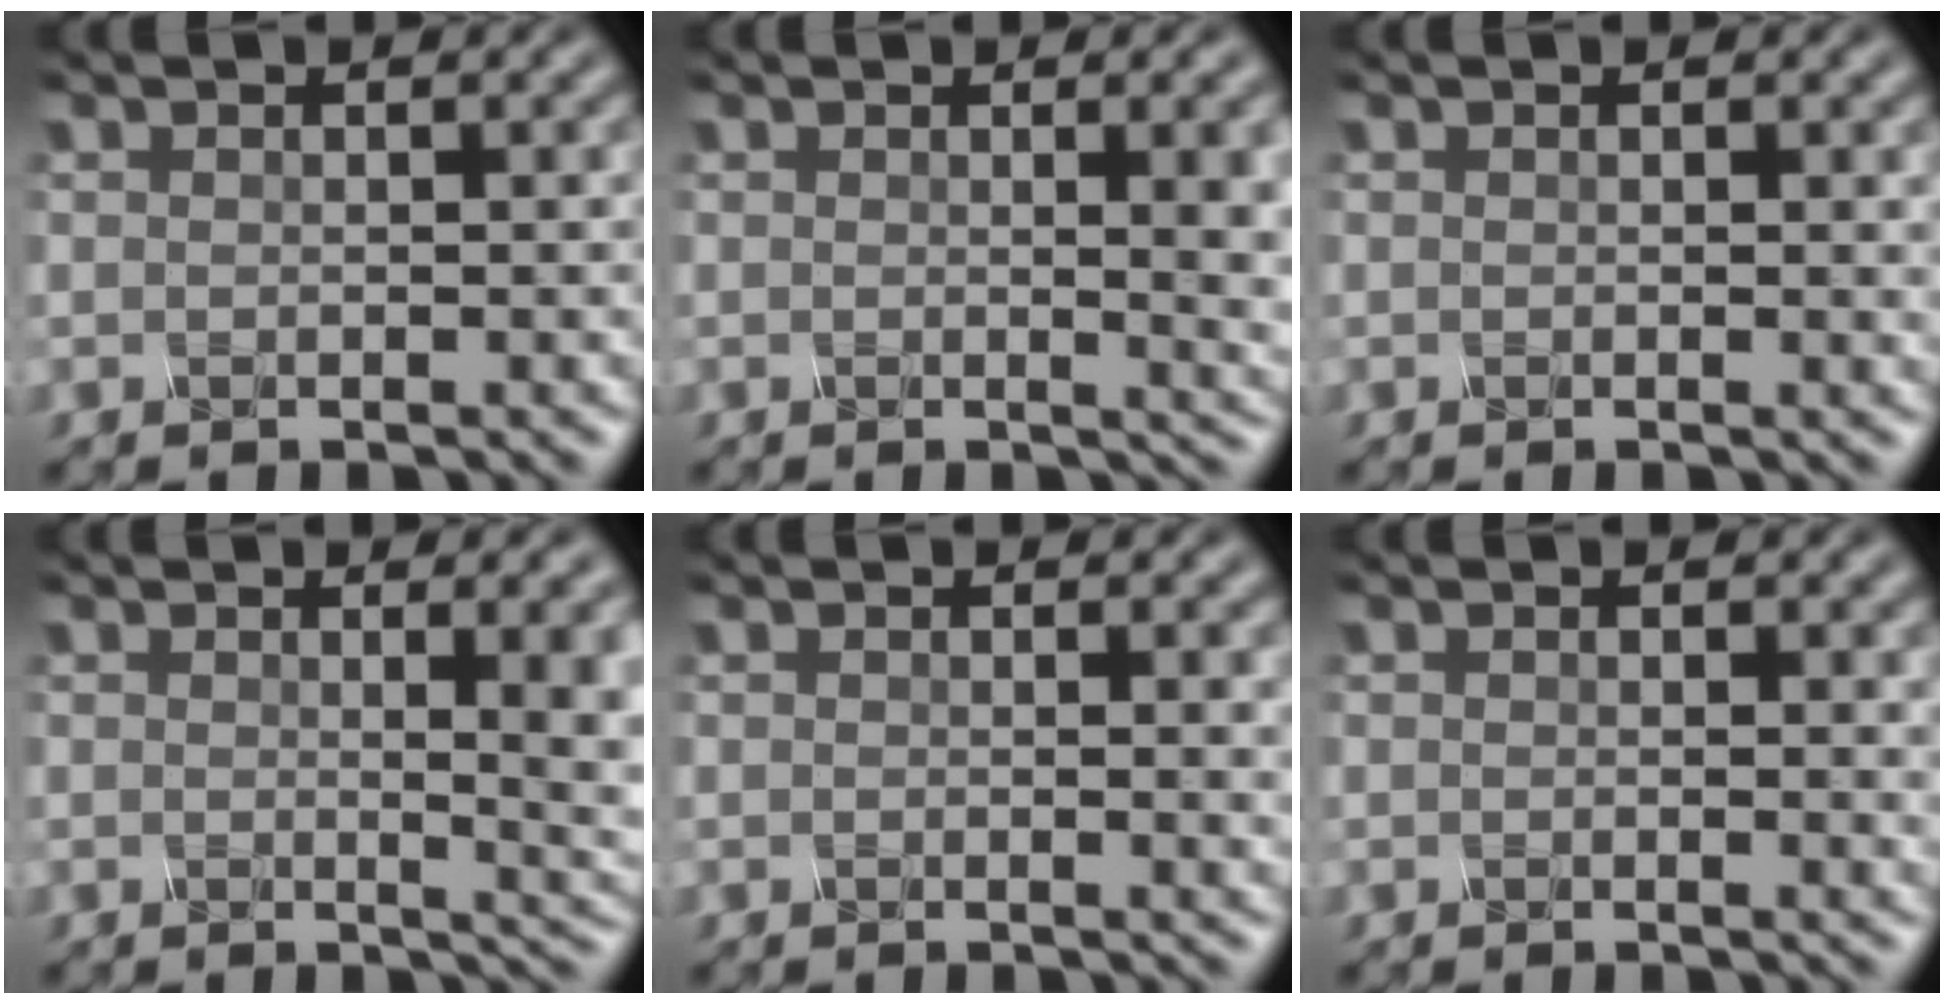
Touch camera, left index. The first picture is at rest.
{"total": 5.2, "force": [0.5, 1.7, 4.9], "torque": [-0.042, -0.002, 0.009]}
{"total": 0.8, "force": [0.1, 0.2, 0.8], "torque": [-0.006, 0.000, -0.001]}
{"total": 7.0, "force": [0.6, 2.6, 6.5], "torque": [-0.043, 0.000, 0.007]}
{"total": 1.8, "force": [0.2, 0.6, 1.7], "torque": [-0.014, -0.001, -0.003]}
{"total": 1.1, "force": [0.2, 0.2, 1.1], "torque": [-0.010, -0.001, 0.000]}